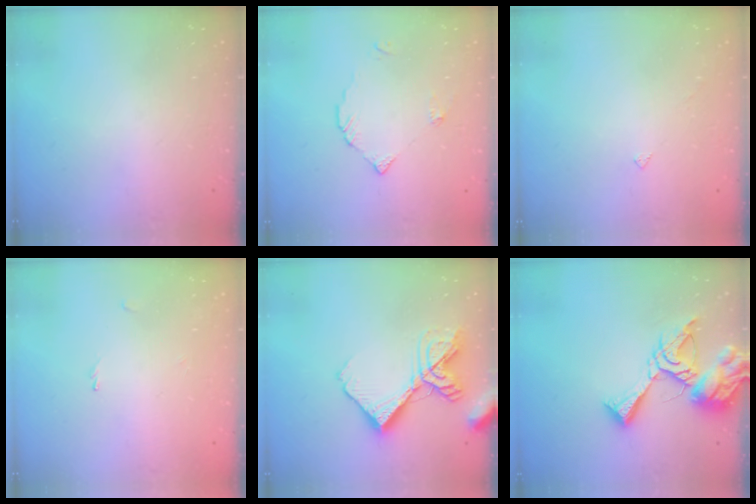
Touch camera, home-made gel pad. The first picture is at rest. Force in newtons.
{"total": 3.4, "press": 3.4, "slide": 0.2}
{"total": 2.3, "press": 2.3, "slide": 0.5}
{"total": 0.0}
{"total": 14.7, "press": 14.6, "slide": 1.8}
{"total": 13.7, "press": 13.7, "slide": 1.4}